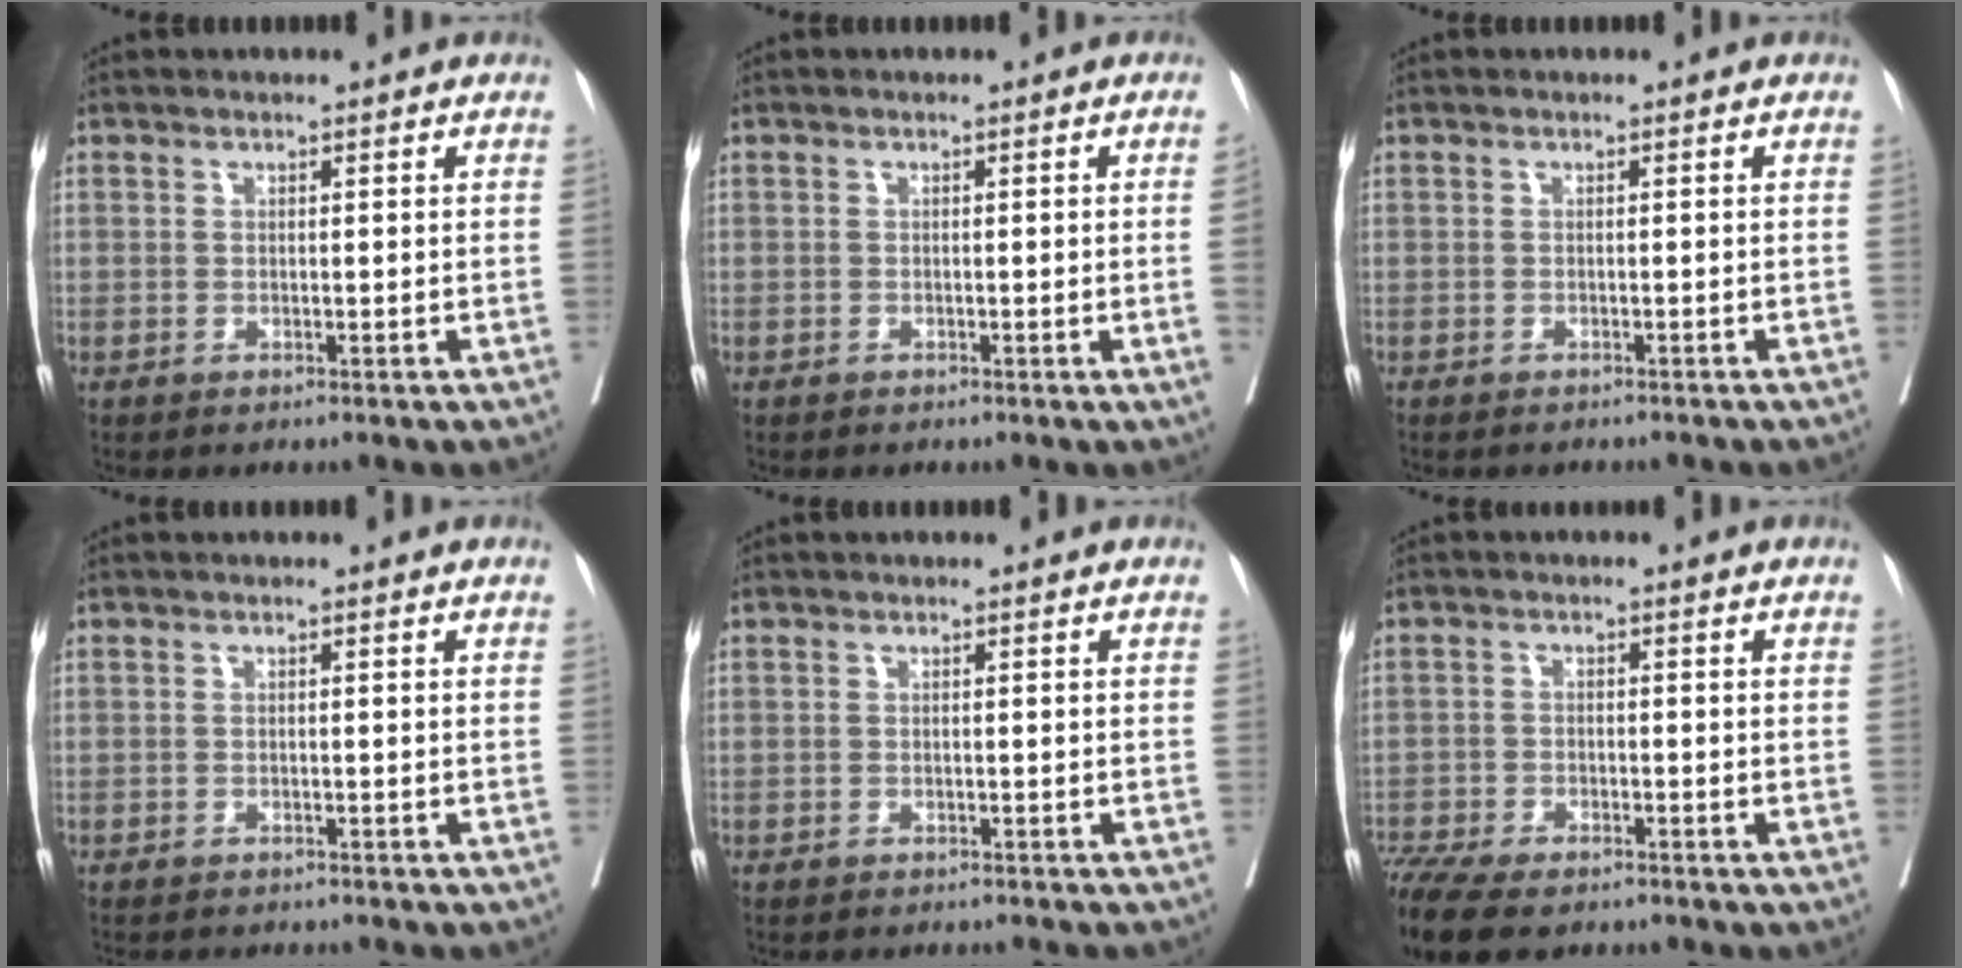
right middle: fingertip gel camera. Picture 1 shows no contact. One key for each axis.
{"total": 1.3, "fx": -0.3, "fy": -0.3, "fz": 1.2, "tx": -0.014, "ty": 0.000, "tz": -0.006}
{"total": 4.1, "fx": -3.7, "fy": 1.1, "fz": 1.4, "tx": -0.016, "ty": -0.003, "tz": -0.046}
{"total": 8.0, "fx": -7.3, "fy": 1.7, "fz": 2.6, "tx": -0.033, "ty": -0.006, "tz": -0.093}
{"total": 7.7, "fx": -7.3, "fy": 1.2, "fz": 2.4, "tx": -0.022, "ty": -0.009, "tz": -0.086}
{"total": 12.1, "fx": -9.8, "fy": 3.9, "fz": 6.0, "tx": -0.124, "ty": -0.013, "tz": -0.156}